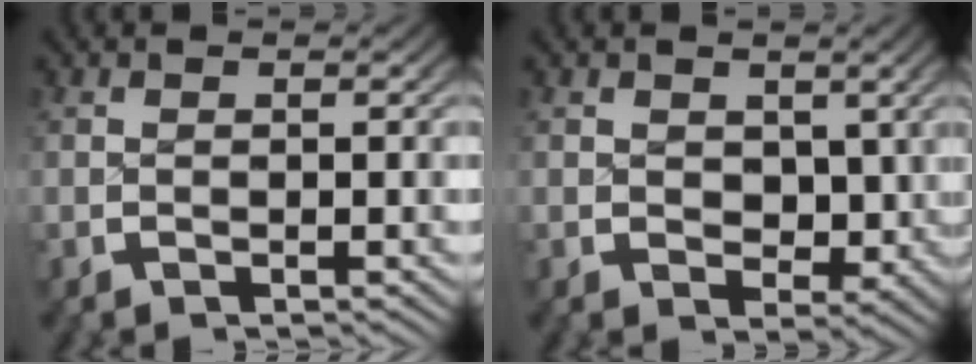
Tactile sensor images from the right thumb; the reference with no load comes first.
{"total": 3.3, "force": [1.0, 2.5, 1.9], "torque": [-0.033, -0.025, 0.031]}